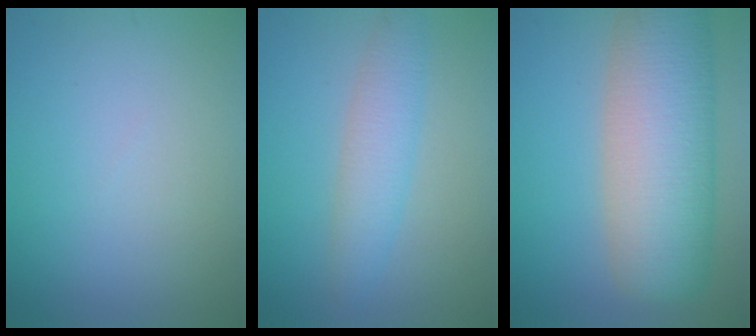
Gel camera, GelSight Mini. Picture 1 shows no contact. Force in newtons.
{"total": 3.4, "press": 3.4, "slide": 0.1}
{"total": 11.2, "press": 11.2, "slide": 0.6}